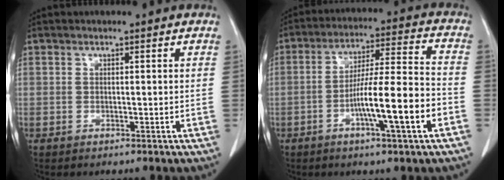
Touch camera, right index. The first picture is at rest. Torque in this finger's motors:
{"motor_torque": [1.65, -0.49, 0.65, 0.21]}